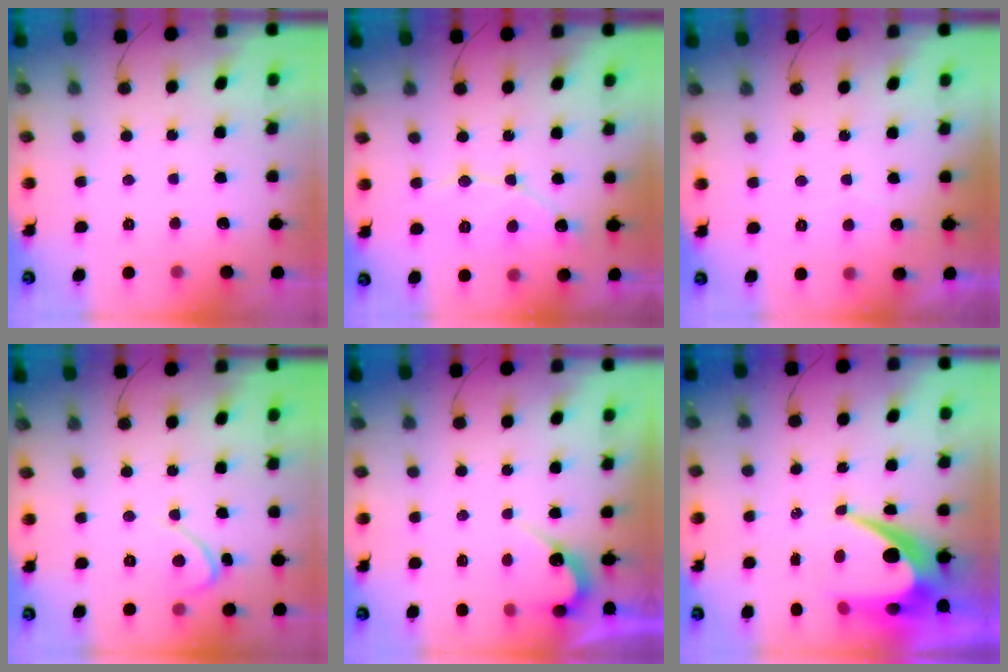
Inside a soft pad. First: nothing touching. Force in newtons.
{"total": 7.9, "press": 7.9, "slide": 0.5}
{"total": 2.3, "press": 2.3, "slide": 0.1}
{"total": 2.3, "press": 2.3, "slide": 0.1}
{"total": 5.5, "press": 5.5, "slide": 0.4}
{"total": 11.2, "press": 11.1, "slide": 0.9}